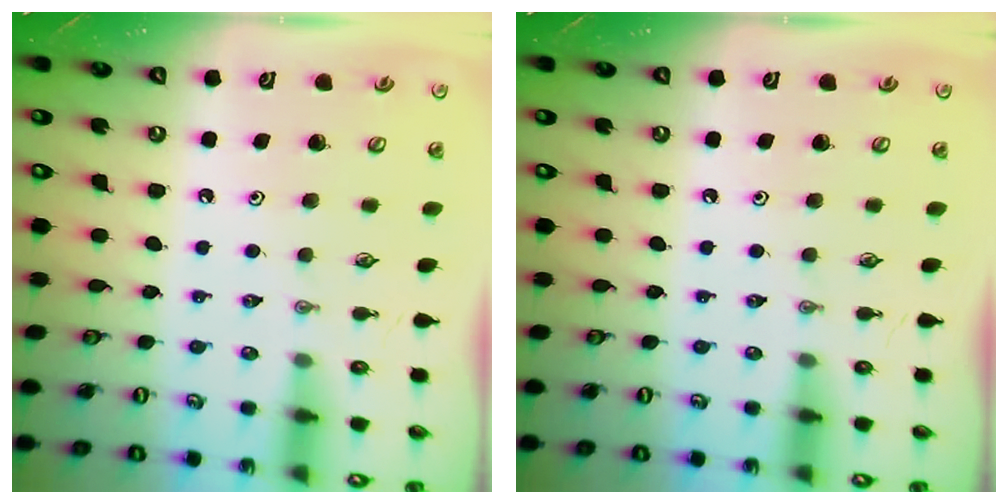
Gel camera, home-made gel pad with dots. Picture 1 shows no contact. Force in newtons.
{"total": 0.0}